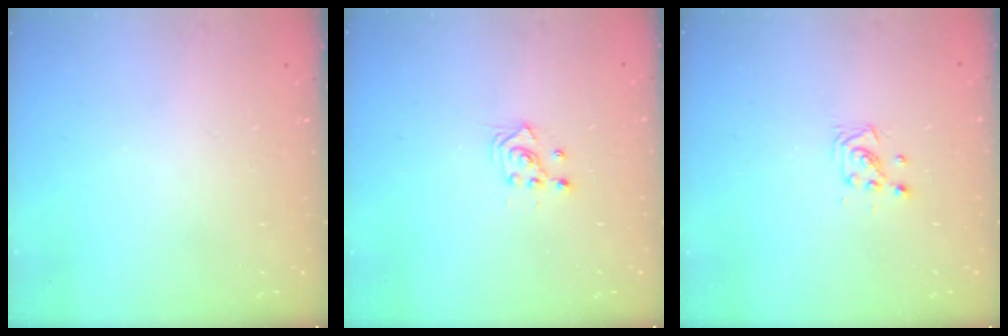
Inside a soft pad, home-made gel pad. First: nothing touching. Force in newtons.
{"total": 2.9, "press": 2.9, "slide": 0.2}
{"total": 2.9, "press": 2.9, "slide": 0.3}